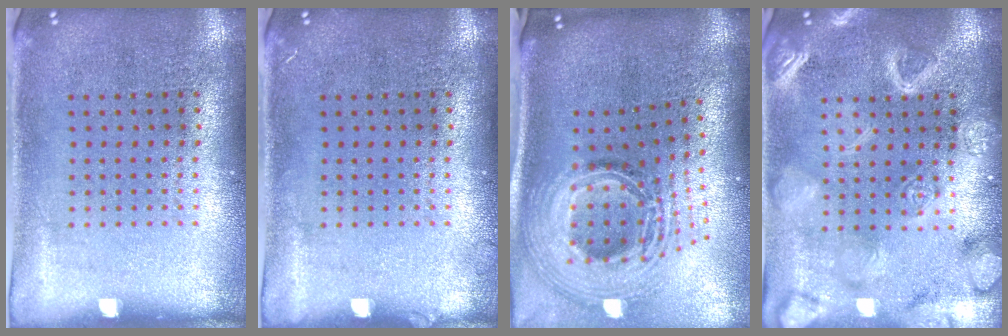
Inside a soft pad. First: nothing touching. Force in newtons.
{"total": 0.6, "press": 0.6, "slide": 0.2}
{"total": 3.0, "press": 2.1, "slide": 2.1}
{"total": 5.2, "press": 5.2, "slide": 0.6}